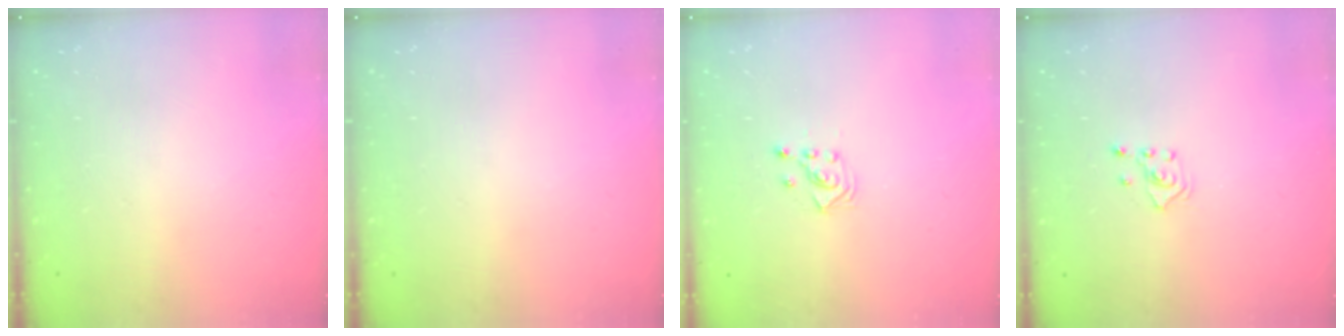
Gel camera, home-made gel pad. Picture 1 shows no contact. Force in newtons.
{"total": 0.0}
{"total": 2.9, "press": 2.9, "slide": 0.3}
{"total": 2.0, "press": 1.8, "slide": 0.9}